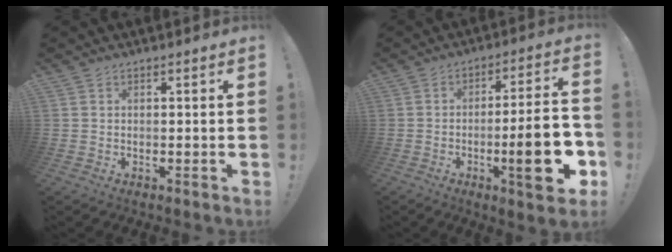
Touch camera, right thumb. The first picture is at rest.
{"total": 16.3, "force": [-4.5, 3.4, 15.3], "torque": [-0.199, 0.008, -0.061]}